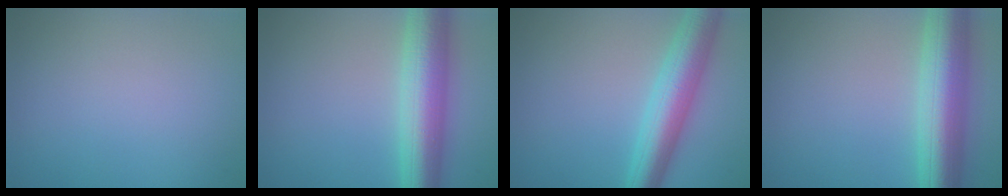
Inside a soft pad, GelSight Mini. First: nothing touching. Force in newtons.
{"total": 7.6, "press": 7.6, "slide": 0.2}
{"total": 6.1, "press": 6.1, "slide": 0.1}
{"total": 8.2, "press": 8.2, "slide": 0.4}